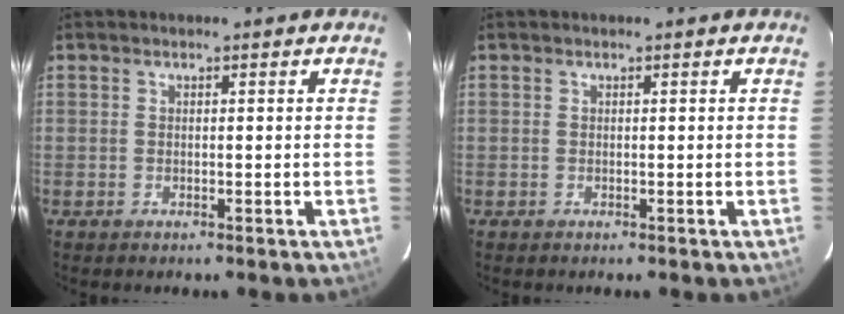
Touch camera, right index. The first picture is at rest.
{"total": 0.0}